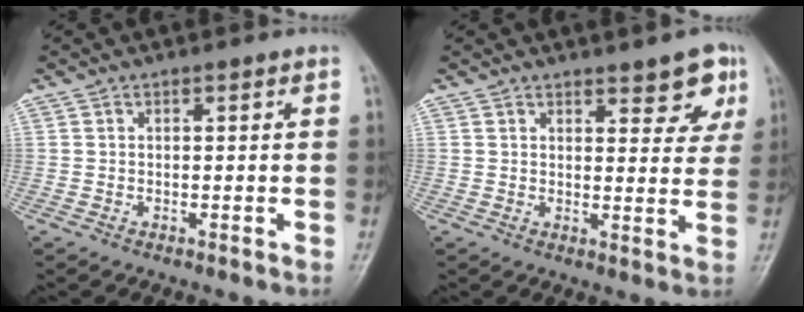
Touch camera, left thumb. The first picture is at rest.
{"total": 6.8, "force": [4.3, 2.6, 4.5], "torque": [-0.024, -0.023, 0.049]}